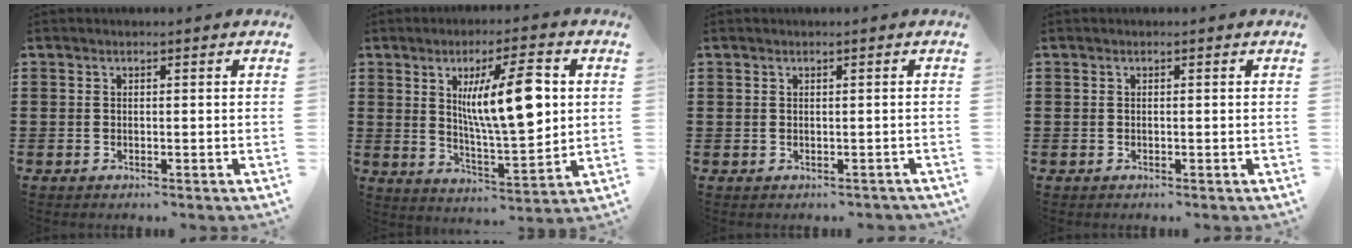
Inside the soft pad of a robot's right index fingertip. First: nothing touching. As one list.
[{"total": 12.6, "force": [2.9, 3.4, 11.8], "torque": [-0.198, 0.002, 0.044]}, {"total": 0.7, "force": [0.0, 0.7, 0.1], "torque": [-0.004, 0.001, -0.001]}, {"total": 0.0}]